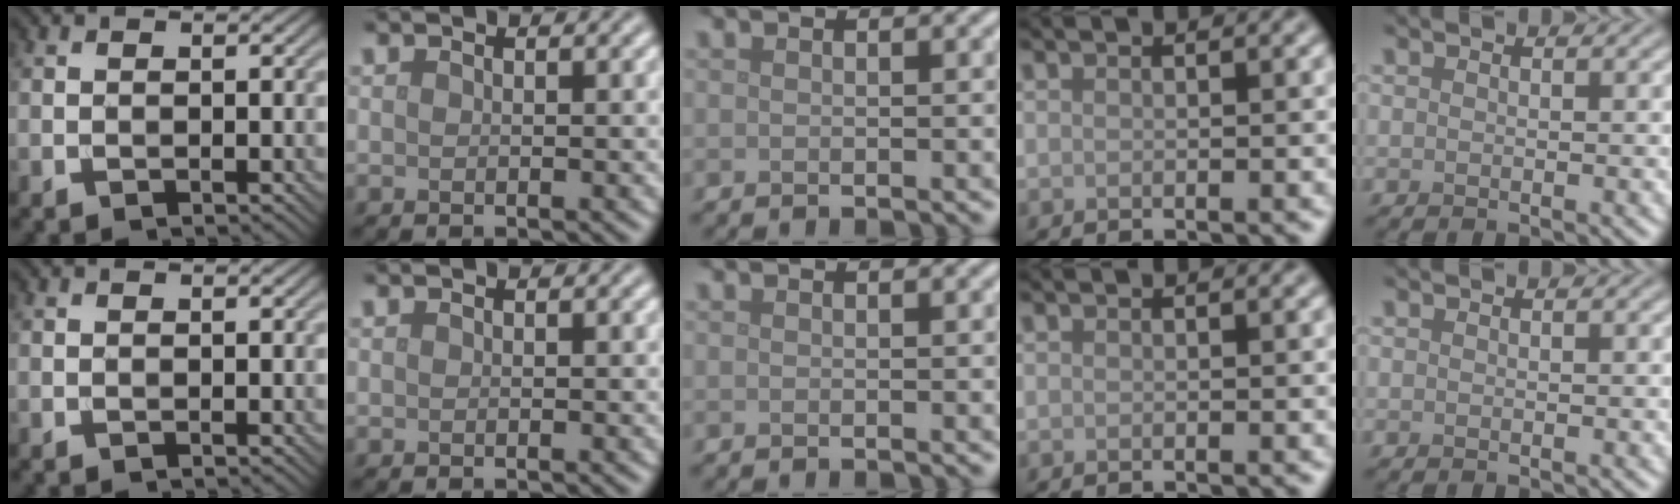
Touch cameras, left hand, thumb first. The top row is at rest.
{}